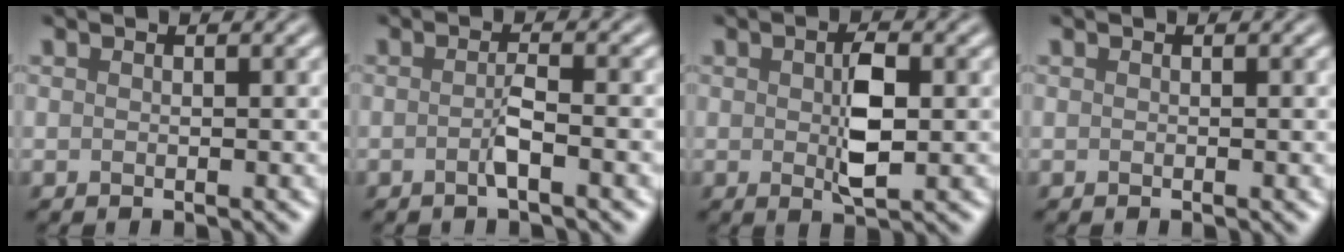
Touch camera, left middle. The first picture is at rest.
{"total": 1.9, "force": [-0.5, 0.3, 1.8], "torque": [-0.036, 0.001, -0.015]}
{"total": 3.6, "force": [0.1, 1.5, 3.2], "torque": [-0.062, -0.002, 0.003]}
{"total": 0.0}